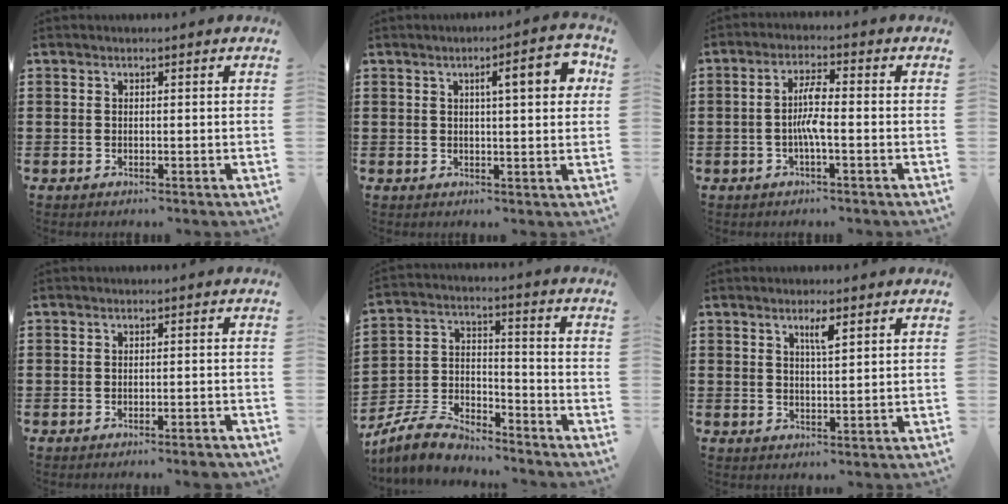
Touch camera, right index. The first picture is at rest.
{"total": 6.4, "force": [2.0, 1.4, 5.9], "torque": [-0.086, -0.003, 0.023]}
{"total": 4.9, "force": [-1.0, 1.0, 4.8], "torque": [-0.100, 0.001, -0.025]}
{"total": 1.3, "force": [-1.1, -0.2, 0.6], "torque": [-0.011, 0.000, -0.022]}
{"total": 5.6, "force": [-5.2, 1.6, 1.4], "torque": [-0.037, 0.008, -0.104]}
{"total": 2.9, "force": [1.6, 0.5, 2.3], "torque": [-0.042, 0.000, 0.023]}